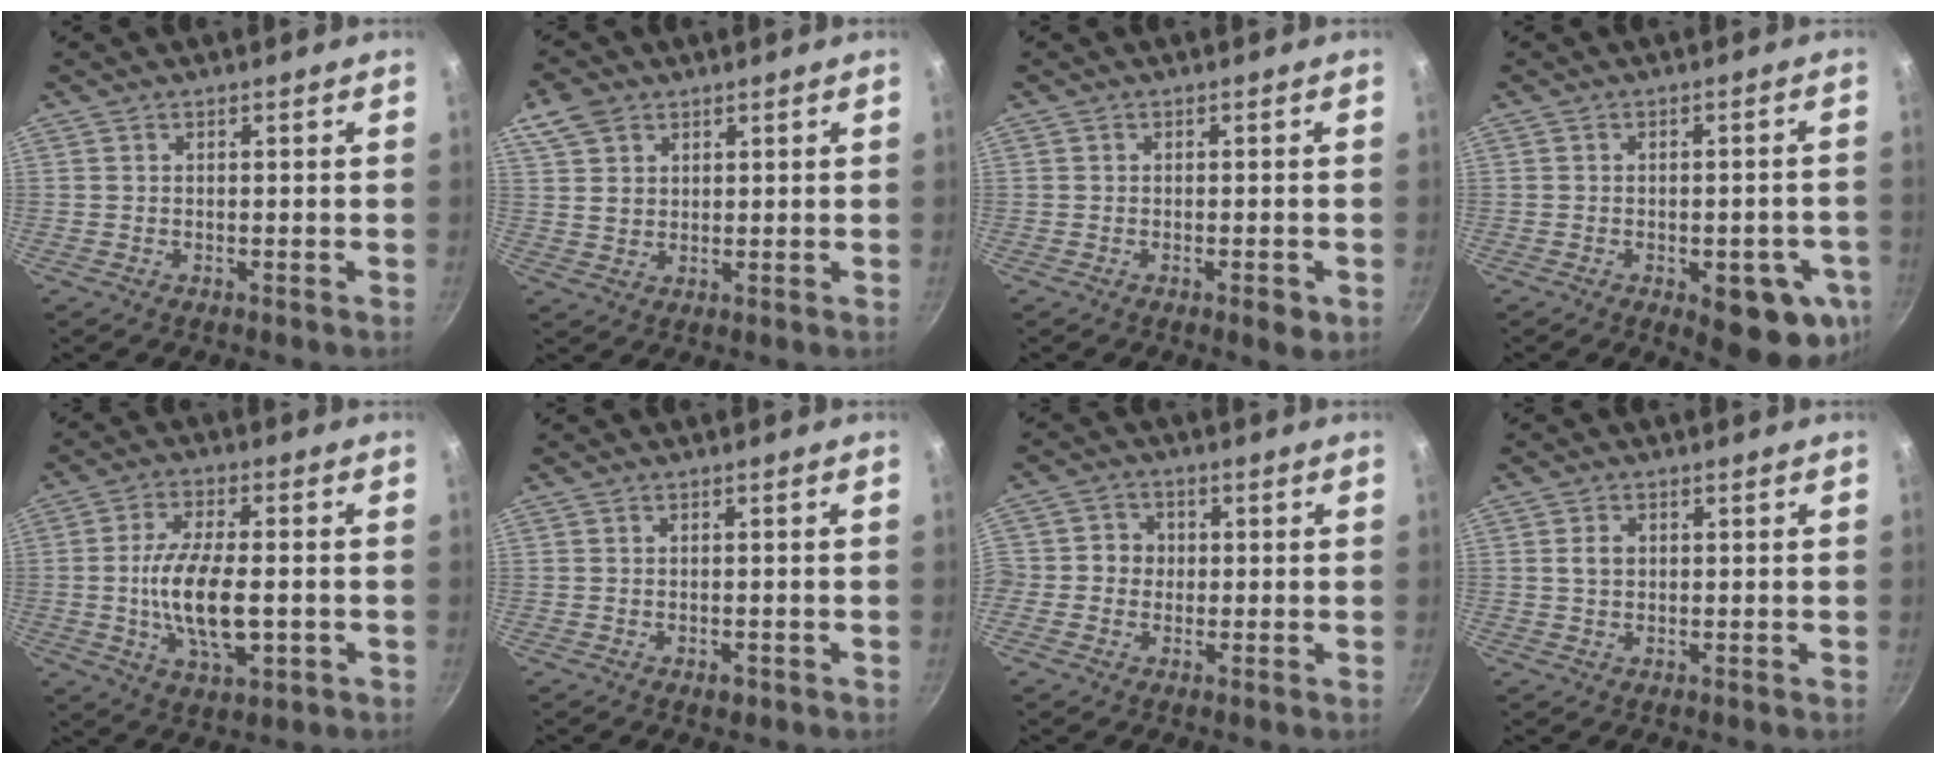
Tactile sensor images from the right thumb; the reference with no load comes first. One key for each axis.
{"total": 6.6, "fx": 3.6, "fy": 4.6, "fz": 3.0, "tx": -0.043, "ty": -0.008, "tz": 0.067}
{"total": 2.8, "fx": -1.1, "fy": 1.0, "fz": 2.3, "tx": -0.031, "ty": 0.005, "tz": -0.015}
{"total": 12.4, "fx": -4.2, "fy": 5.4, "fz": 10.3, "tx": -0.084, "ty": 0.006, "tz": -0.048}
{"total": 13.1, "fx": -1.9, "fy": 5.7, "fz": 11.6, "tx": -0.204, "ty": 0.007, "tz": -0.032}
{"total": 1.7, "fx": -0.8, "fy": 0.9, "fz": 1.1, "tx": -0.016, "ty": 0.005, "tz": -0.009}
{"total": 4.1, "fx": -0.4, "fy": 4.0, "fz": 1.1, "tx": 0.008, "ty": 0.008, "tz": -0.023}
{"total": 2.4, "fx": 0.4, "fy": 1.8, "fz": 1.5, "tx": -0.021, "ty": 0.004, "tz": 0.007}